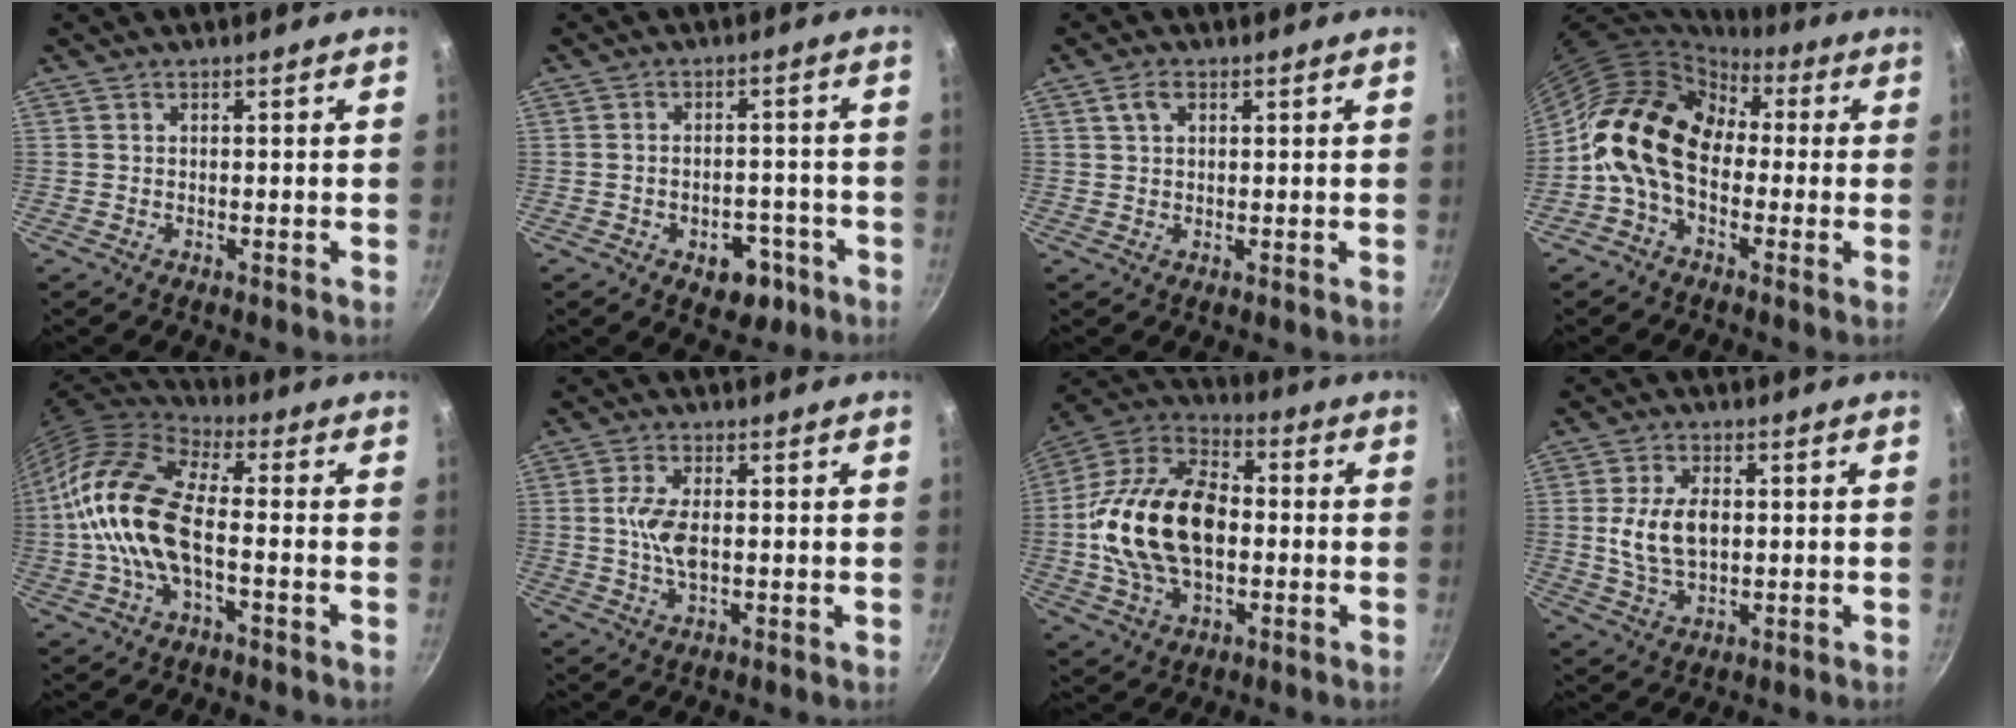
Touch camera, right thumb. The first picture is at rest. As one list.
[{"total": 7.5, "force": [-3.5, 4.8, 4.6], "torque": [-0.029, 0.023, -0.039]}, {"total": 3.0, "force": [1.3, 1.9, 2.0], "torque": [-0.028, 0.003, 0.023]}, {"total": 15.0, "force": [0.2, 10.7, 10.5], "torque": [-0.150, 0.036, -0.021]}, {"total": 17.6, "force": [-1.7, 8.6, 15.2], "torque": [-0.288, 0.033, -0.050]}, {"total": 6.4, "force": [0.4, 3.1, 5.6], "torque": [-0.113, 0.001, 0.005]}, {"total": 23.0, "force": [-0.9, 14.7, 17.6], "torque": [-0.304, 0.036, -0.023]}, {"total": 9.4, "force": [0.7, 5.7, 7.5], "torque": [-0.132, 0.000, 0.014]}]